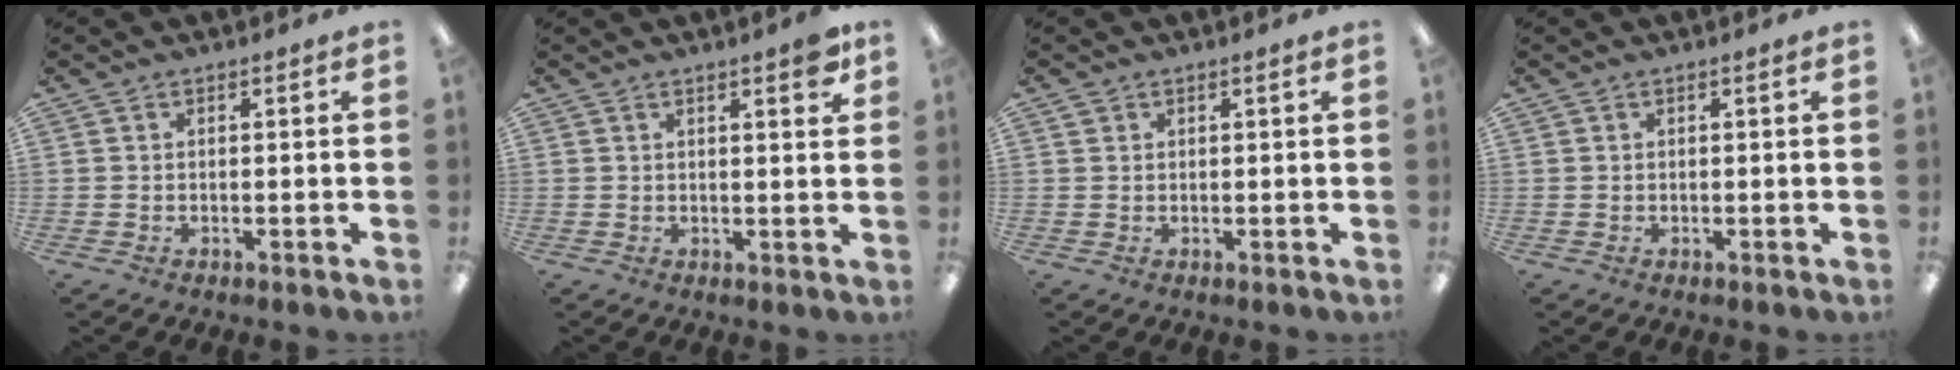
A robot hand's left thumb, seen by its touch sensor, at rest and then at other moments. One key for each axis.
{"total": 4.1, "fx": 2.6, "fy": 0.7, "fz": 3.1, "tx": -0.049, "ty": -0.006, "tz": 0.041}
{"total": 1.4, "fx": 0.8, "fy": 0.6, "fz": 0.9, "tx": -0.018, "ty": 0.002, "tz": 0.015}
{"total": 0.8, "fx": 0.4, "fy": 0.1, "fz": 0.7, "tx": -0.013, "ty": 0.001, "tz": 0.006}